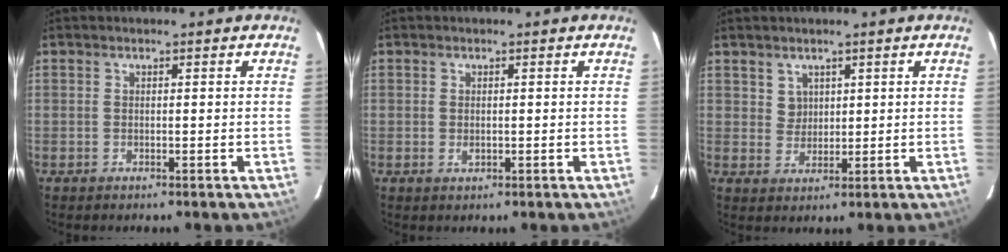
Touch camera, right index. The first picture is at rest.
{"total": 1.2, "force": [-0.1, 0.8, 0.9], "torque": [-0.016, 0.000, -0.001]}
{"total": 2.8, "force": [1.6, 2.3, 0.1], "torque": [0.006, 0.006, 0.032]}